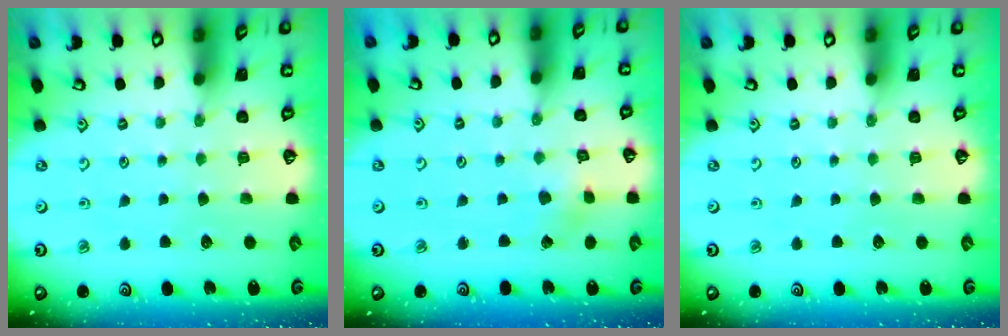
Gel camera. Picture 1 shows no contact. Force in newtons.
{"total": 2.2, "press": 2.2, "slide": 0.2}
{"total": 0.0}